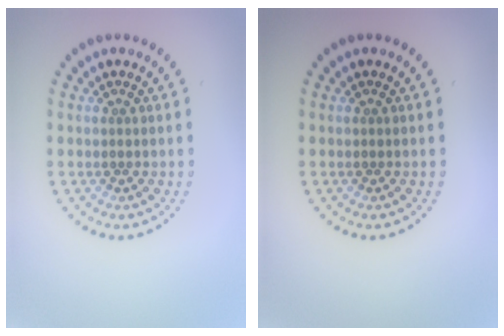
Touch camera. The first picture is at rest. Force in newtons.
{"total": 0.0}